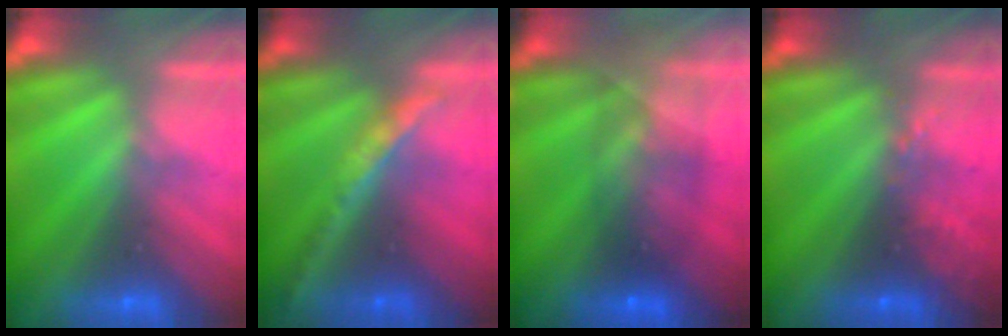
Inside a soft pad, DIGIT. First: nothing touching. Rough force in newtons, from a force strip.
{"total": 2.4}
{"total": 5.9}
{"total": 2.9}